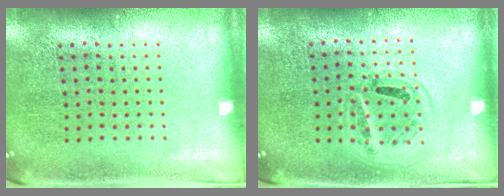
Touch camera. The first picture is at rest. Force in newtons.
{"total": 0.9, "press": 0.9, "slide": 0.3}